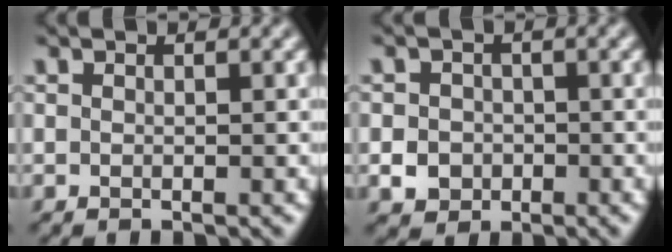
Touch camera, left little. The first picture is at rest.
{"total": 2.8, "force": [-0.7, 2.5, 0.9], "torque": [-0.003, -0.004, -0.020]}